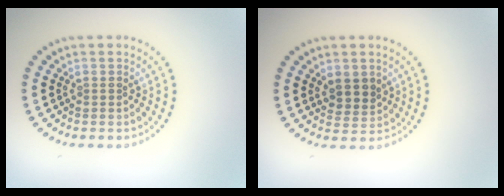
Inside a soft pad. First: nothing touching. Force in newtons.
{"total": 2.2, "press": 1.9, "slide": 1.0}